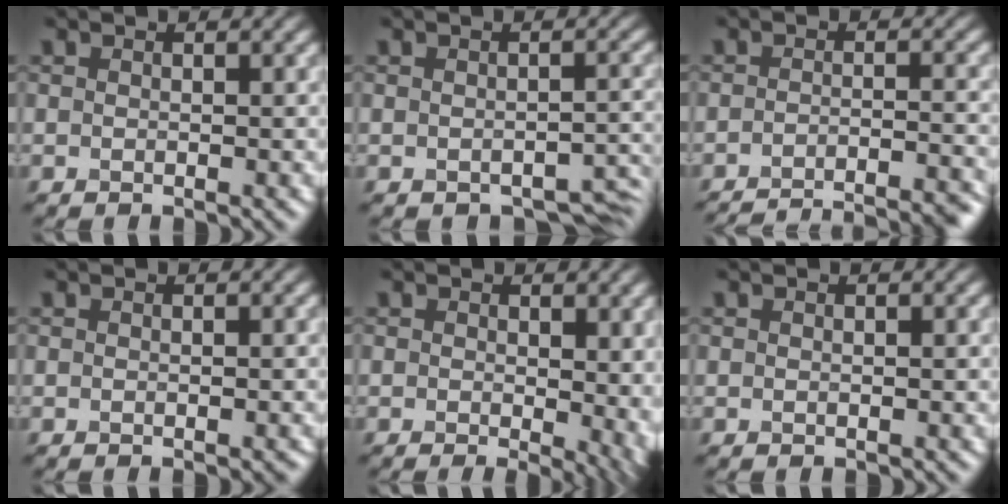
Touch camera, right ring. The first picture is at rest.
{"total": 2.5, "force": [-1.7, 1.2, 1.4], "torque": [-0.012, -0.010, -0.016]}
{"total": 10.6, "force": [-9.5, 2.4, 3.8], "torque": [-0.028, 0.000, -0.110]}
{"total": 0.6, "force": [-0.4, 0.1, 0.5], "torque": [-0.004, 0.000, -0.005]}
{"total": 5.6, "force": [-0.4, 2.4, 5.0], "torque": [-0.042, -0.007, -0.002]}
{"total": 0.0}